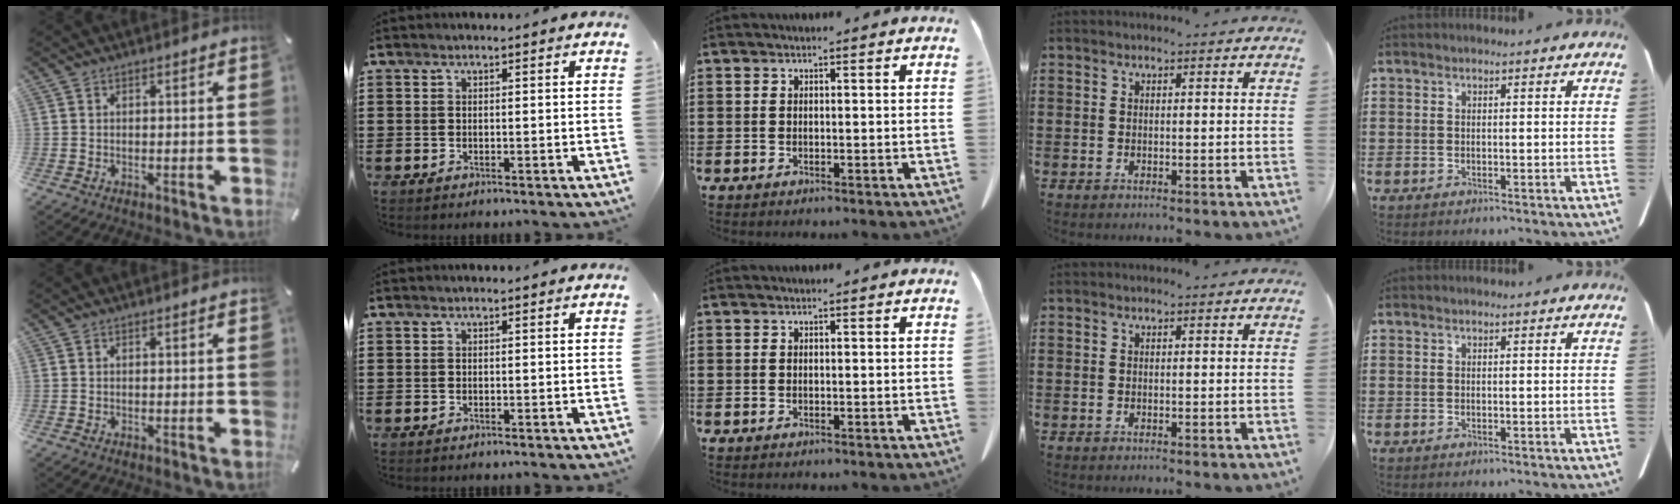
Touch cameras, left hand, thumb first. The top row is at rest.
{}